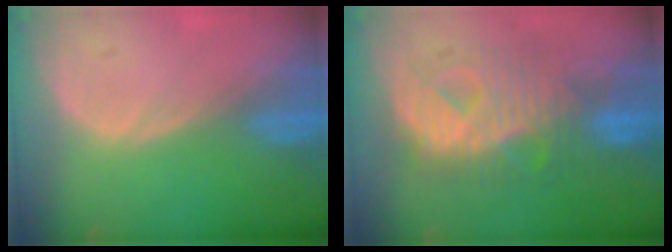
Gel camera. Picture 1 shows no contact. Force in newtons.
{"total": 9.8, "press": 9.8, "slide": 0.6}